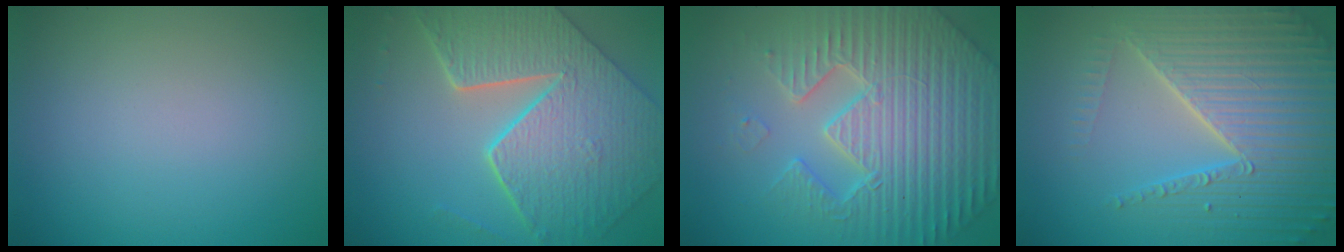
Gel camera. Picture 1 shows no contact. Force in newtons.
{"total": 9.4, "press": 6.7, "slide": 6.6}
{"total": 7.7, "press": 7.5, "slide": 1.9}
{"total": 7.1, "press": 6.9, "slide": 1.7}